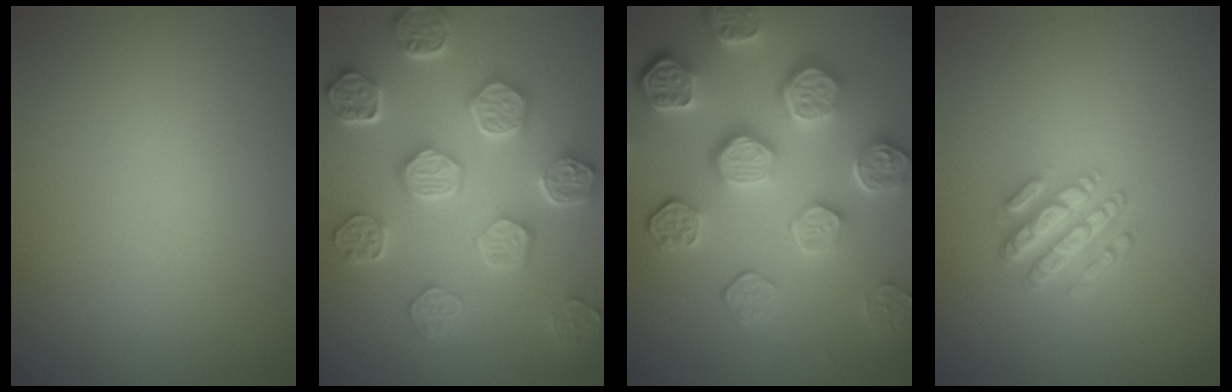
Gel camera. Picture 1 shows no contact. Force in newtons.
{"total": 7.5, "press": 5.8, "slide": 4.8}
{"total": 7.7, "press": 6.0, "slide": 4.8}
{"total": 4.3, "press": 3.2, "slide": 2.9}